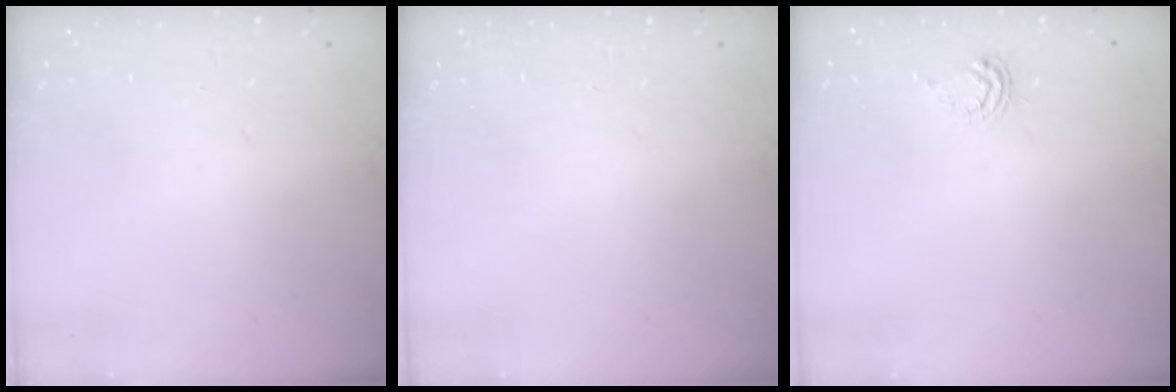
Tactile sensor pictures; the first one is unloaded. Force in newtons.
{"total": 0.0}
{"total": 3.5, "press": 3.4, "slide": 0.4}